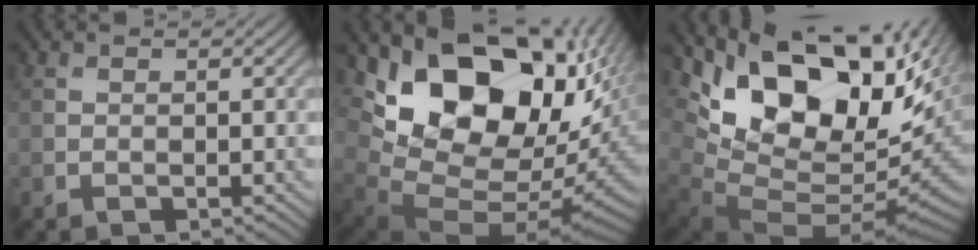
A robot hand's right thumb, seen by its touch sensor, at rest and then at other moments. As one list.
[{"total": 18.9, "force": [5.7, 11.7, 13.7], "torque": [-0.233, -0.017, 0.118]}, {"total": 17.2, "force": [6.7, 9.7, 12.6], "torque": [-0.232, 0.008, 0.129]}]